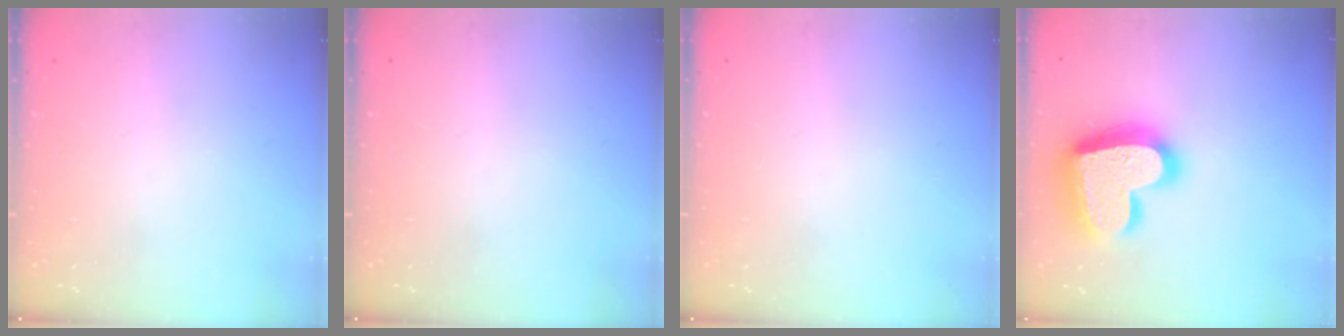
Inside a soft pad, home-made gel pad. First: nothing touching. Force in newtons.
{"total": 0.0}
{"total": 0.0}
{"total": 24.6, "press": 24.5, "slide": 1.9}